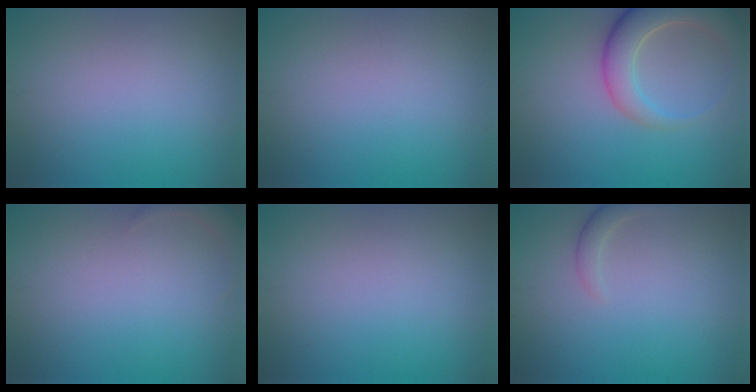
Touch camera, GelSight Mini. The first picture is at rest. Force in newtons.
{"total": 0.0}
{"total": 5.7, "press": 5.7, "slide": 0.8}
{"total": 1.7, "press": 1.7, "slide": 0.2}
{"total": 0.0}
{"total": 1.4, "press": 1.4, "slide": 0.1}